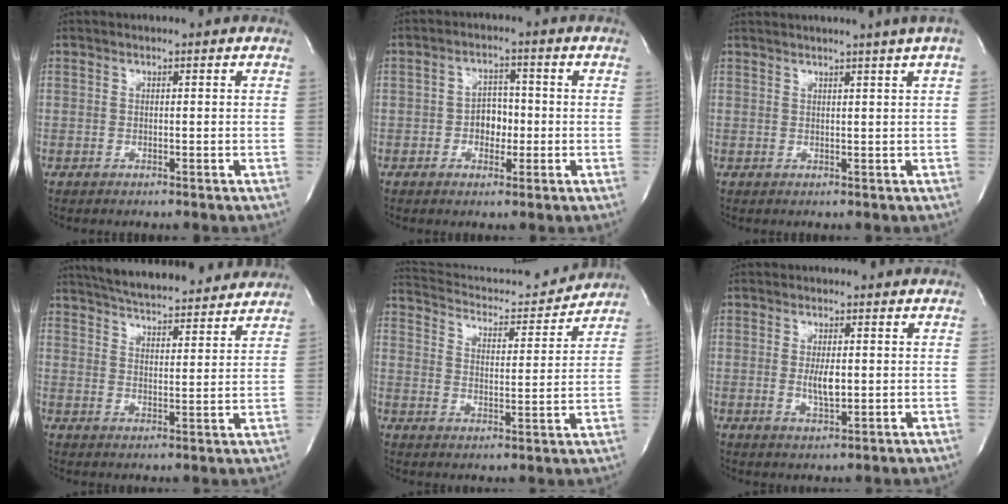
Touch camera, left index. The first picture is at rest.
{"total": 3.9, "force": [-1.0, 2.7, 2.5], "torque": [-0.036, 0.003, -0.019]}
{"total": 4.1, "force": [3.2, -1.4, 2.2], "torque": [-0.029, 0.002, 0.041]}
{"total": 19.4, "force": [17.9, 3.2, 7.0], "torque": [-0.114, 0.014, 0.245]}
{"total": 14.6, "force": [14.1, 2.0, 3.1], "torque": [-0.049, -0.010, 0.199]}
{"total": 3.3, "force": [-0.1, 1.1, 3.1], "torque": [-0.057, -0.009, 0.002]}